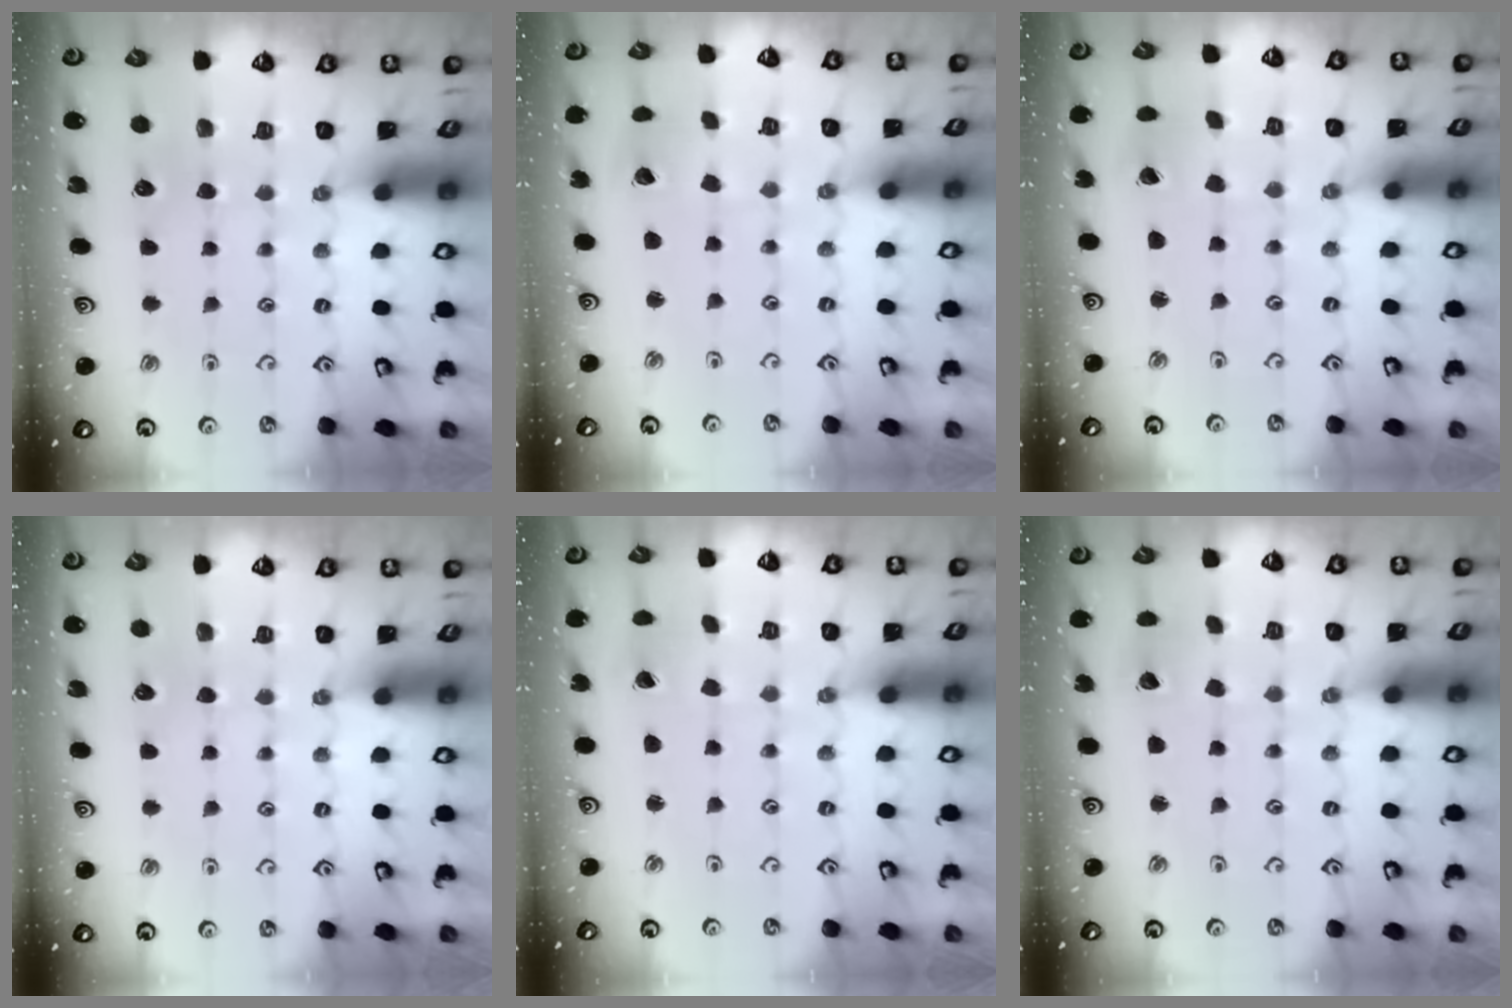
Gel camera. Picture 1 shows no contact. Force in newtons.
{"total": 3.0, "press": 3.0, "slide": 0.2}
{"total": 1.2, "press": 1.2, "slide": 0.1}
{"total": 0.0}
{"total": 1.2, "press": 1.2, "slide": 0.1}
{"total": 2.6, "press": 2.5, "slide": 0.3}